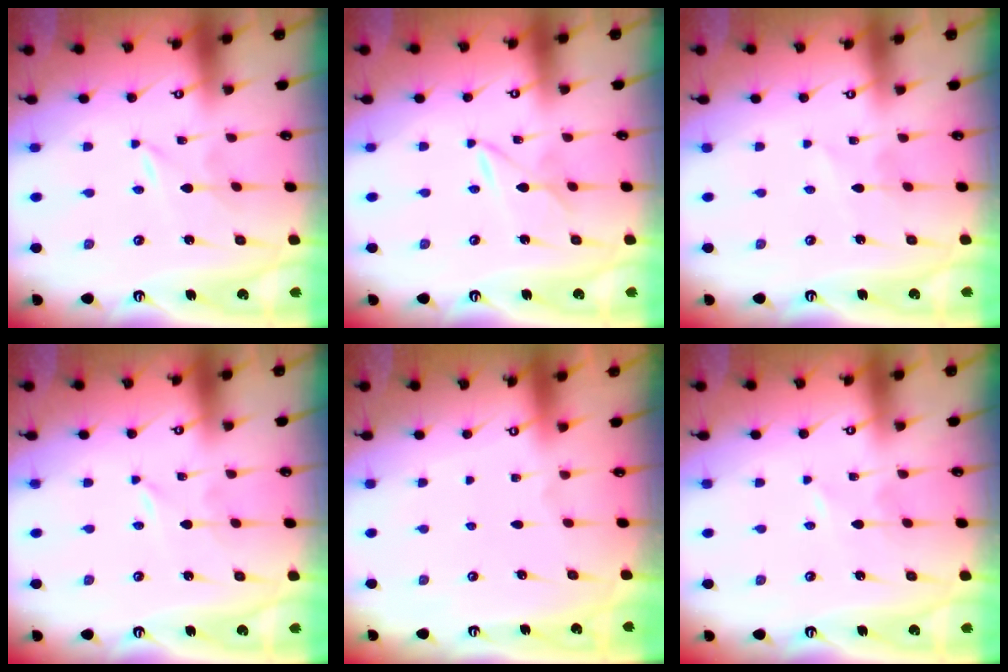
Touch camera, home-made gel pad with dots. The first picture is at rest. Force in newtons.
{"total": 2.3, "press": 2.3, "slide": 0.2}
{"total": 2.6, "press": 2.6, "slide": 0.3}
{"total": 0.0}
{"total": 0.0}
{"total": 0.6, "press": 0.6, "slide": 0.1}